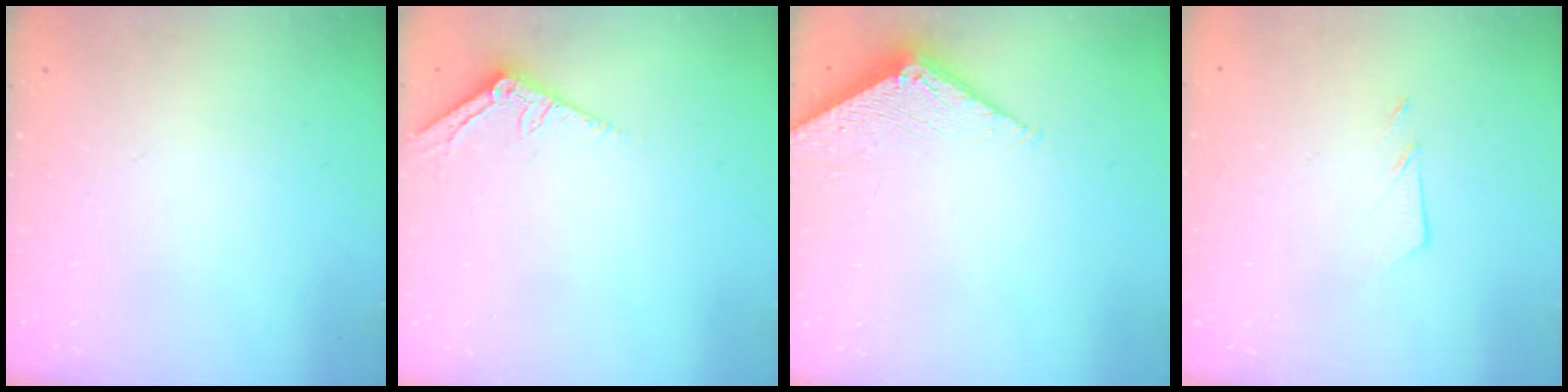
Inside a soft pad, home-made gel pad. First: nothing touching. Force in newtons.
{"total": 3.2, "press": 3.2, "slide": 0.3}
{"total": 4.0, "press": 4.0, "slide": 0.5}
{"total": 4.2, "press": 4.2, "slide": 0.5}